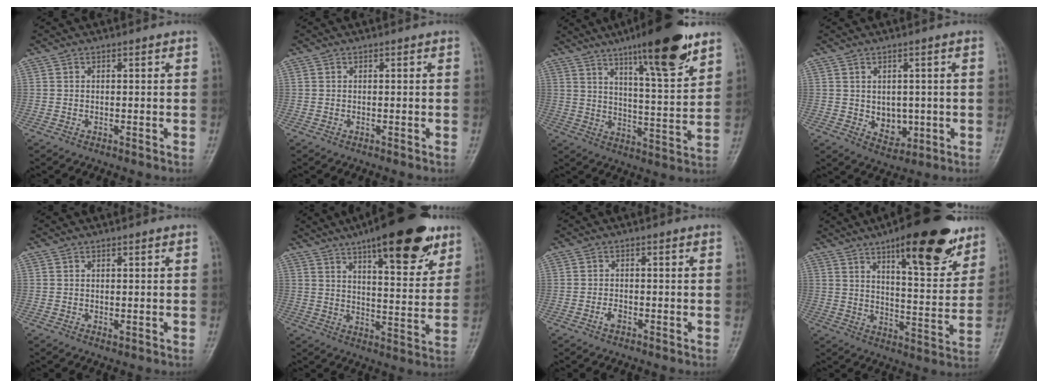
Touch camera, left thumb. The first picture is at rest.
{"total": 0.0}
{"total": 17.1, "force": [11.0, 3.0, 12.8], "torque": [-0.177, -0.057, 0.174]}
{"total": 5.5, "force": [-0.3, 4.2, 3.5], "torque": [-0.026, -0.008, 0.011]}
{"total": 1.2, "force": [0.2, 0.5, 1.0], "torque": [-0.014, -0.004, 0.006]}
{"total": 20.8, "force": [12.6, 7.0, 15.0], "torque": [-0.183, -0.044, 0.185]}
{"total": 1.6, "force": [-0.9, 0.9, 1.1], "torque": [-0.022, 0.005, -0.018]}
{"total": 20.2, "force": [12.3, 6.4, 14.7], "torque": [-0.169, -0.055, 0.182]}